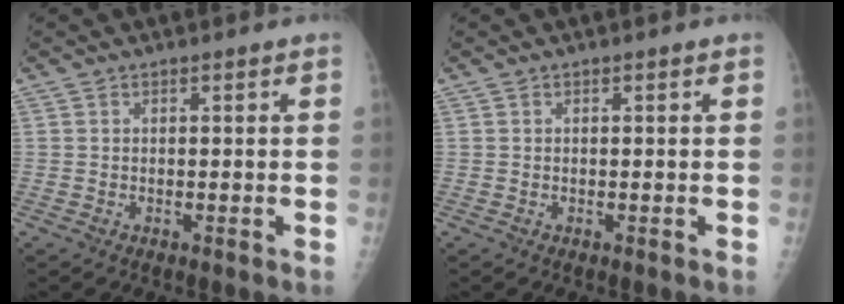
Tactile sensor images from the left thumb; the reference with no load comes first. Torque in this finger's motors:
{"motor_torque": [0.00, 0.00, 0.01, 0.01, 0.01]}